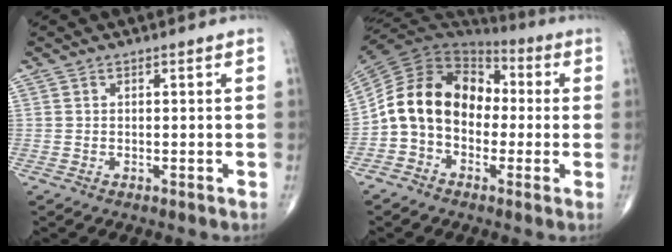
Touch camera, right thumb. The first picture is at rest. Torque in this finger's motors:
{"motor_torque": [2.42, 2.42, 0.89, -0.45, 0.42]}